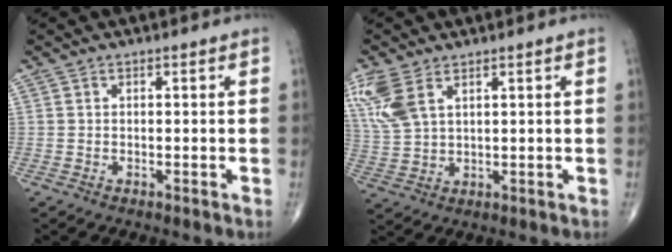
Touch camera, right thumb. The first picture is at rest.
{"total": 8.7, "force": [4.4, 4.3, 6.1], "torque": [-0.156, 0.000, 0.102]}